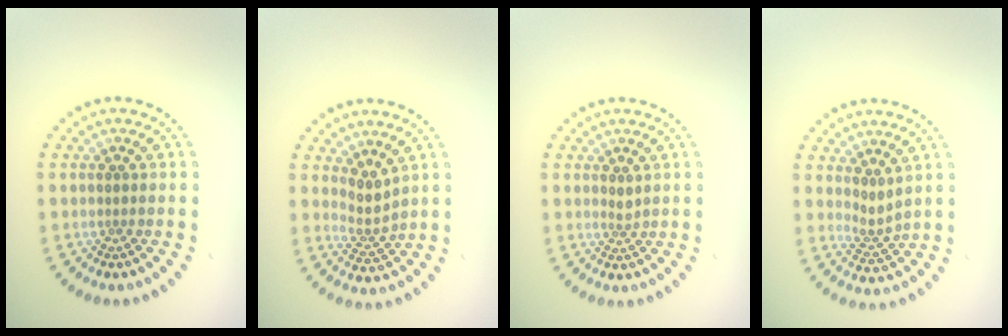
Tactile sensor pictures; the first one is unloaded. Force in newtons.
{"total": 2.2, "press": 1.6, "slide": 1.4}
{"total": 0.9, "press": 0.6, "slide": 0.7}
{"total": 1.8, "press": 1.3, "slide": 1.2}